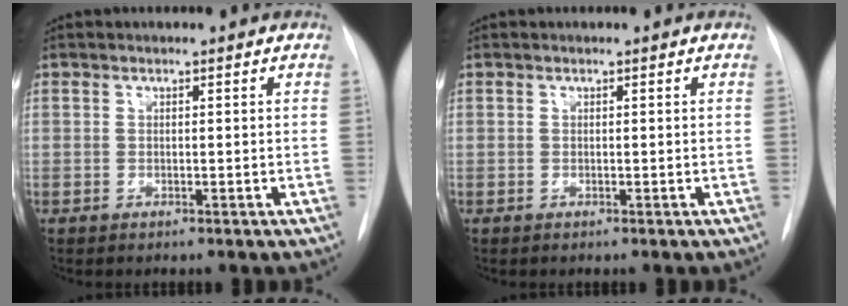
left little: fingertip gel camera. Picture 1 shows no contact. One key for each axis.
{"total": 0.0}